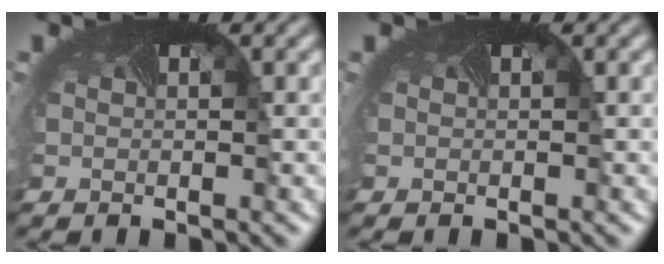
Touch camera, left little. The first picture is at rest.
{"total": 0.0}